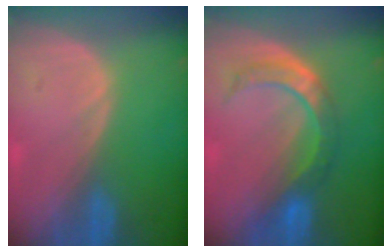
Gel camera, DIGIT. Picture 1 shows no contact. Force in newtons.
{"total": 6.8, "press": 6.6, "slide": 1.7}